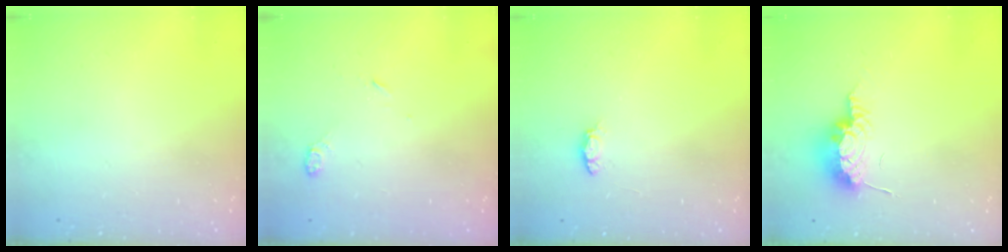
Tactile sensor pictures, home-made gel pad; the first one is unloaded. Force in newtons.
{"total": 3.8, "press": 3.8, "slide": 0.6}
{"total": 2.5, "press": 2.5, "slide": 0.4}
{"total": 9.2, "press": 8.7, "slide": 2.8}